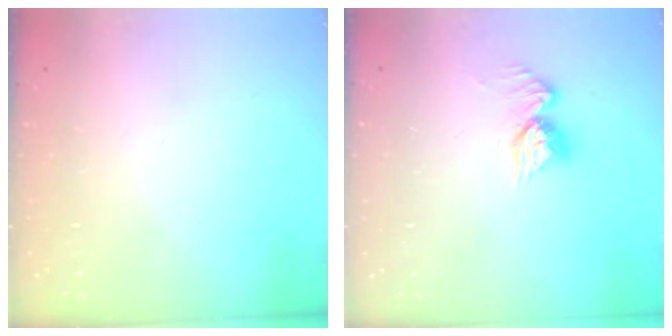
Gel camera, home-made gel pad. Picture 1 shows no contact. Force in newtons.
{"total": 9.7, "press": 9.7, "slide": 0.9}